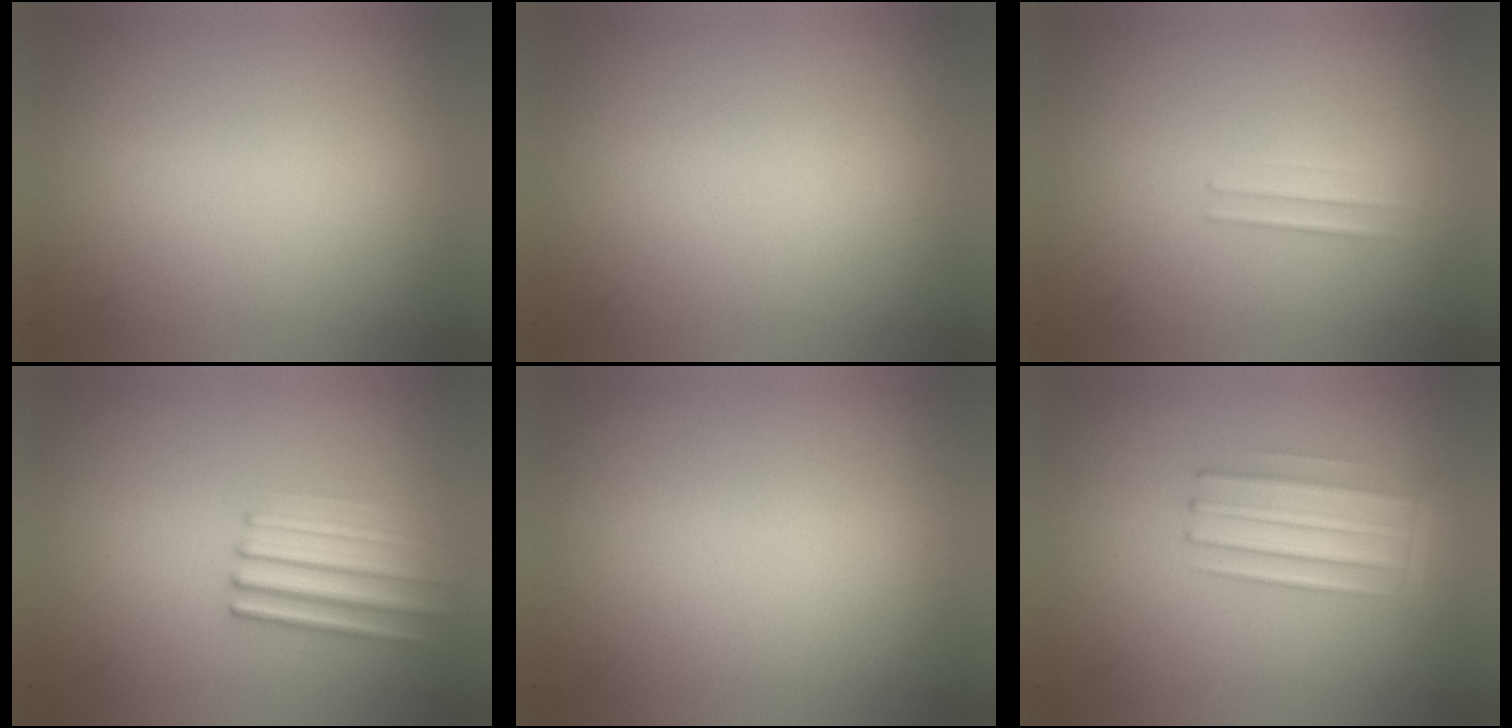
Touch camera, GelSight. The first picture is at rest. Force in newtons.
{"total": 0.0}
{"total": 1.4}
{"total": 3.0}
{"total": 1.0}
{"total": 2.9}